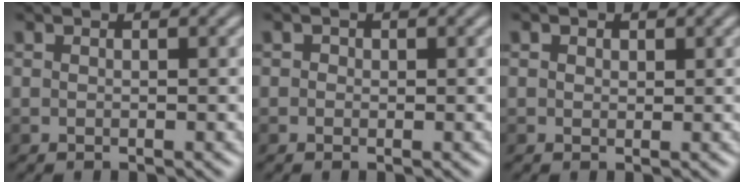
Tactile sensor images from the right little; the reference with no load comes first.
{"total": 0.5, "force": [0.1, 0.5, 0.1], "torque": [0.001, -0.006, -0.002]}
{"total": 0.8, "force": [0.4, 0.7, 0.2], "torque": [-0.004, -0.003, 0.005]}